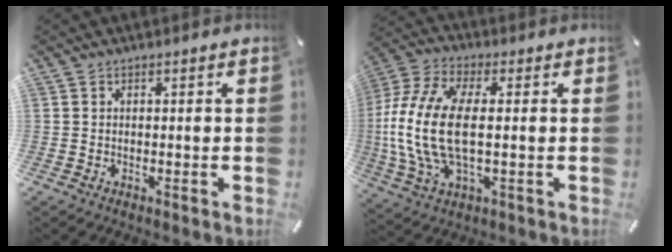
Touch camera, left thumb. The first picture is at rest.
{"total": 16.1, "force": [0.2, 7.6, 14.2], "torque": [-0.314, -0.013, 0.003]}